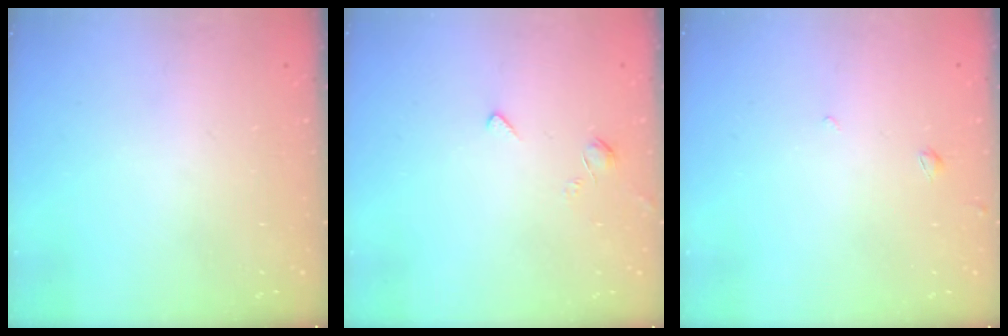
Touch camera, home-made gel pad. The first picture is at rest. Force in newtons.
{"total": 2.0, "press": 2.0, "slide": 0.5}
{"total": 2.1, "press": 2.1, "slide": 0.5}